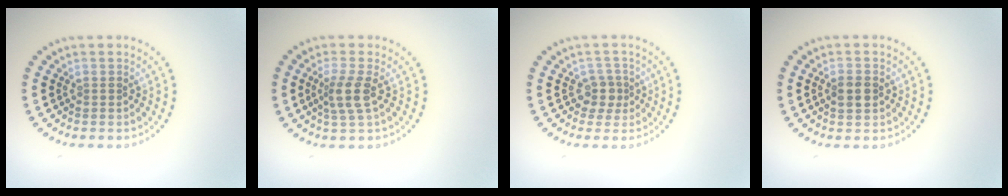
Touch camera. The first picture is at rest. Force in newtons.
{"total": 2.5, "press": 2.0, "slide": 1.5}
{"total": 2.0, "press": 1.6, "slide": 1.2}
{"total": 2.0, "press": 2.0, "slide": 0.2}